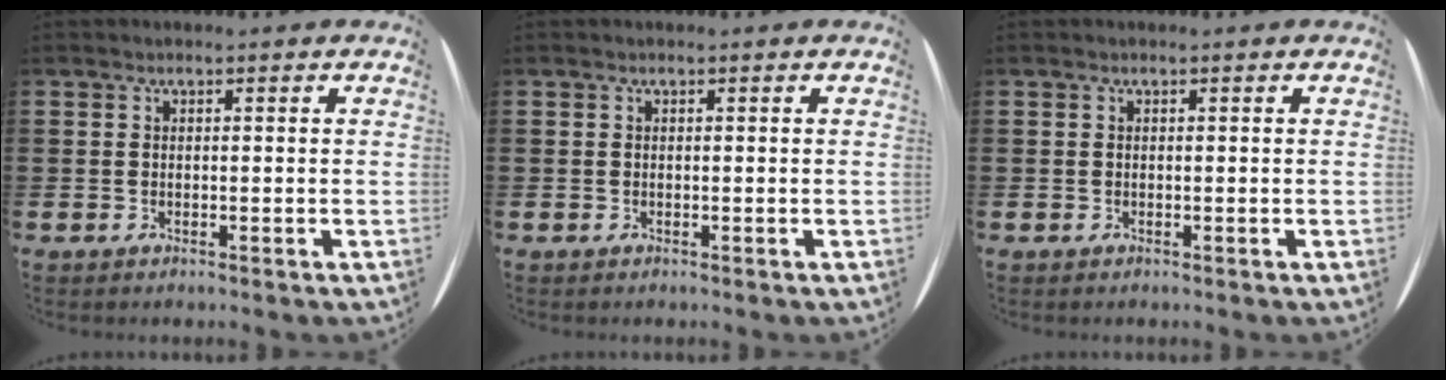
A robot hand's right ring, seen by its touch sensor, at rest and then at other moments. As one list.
[{"total": 0.0}, {"total": 0.0}]